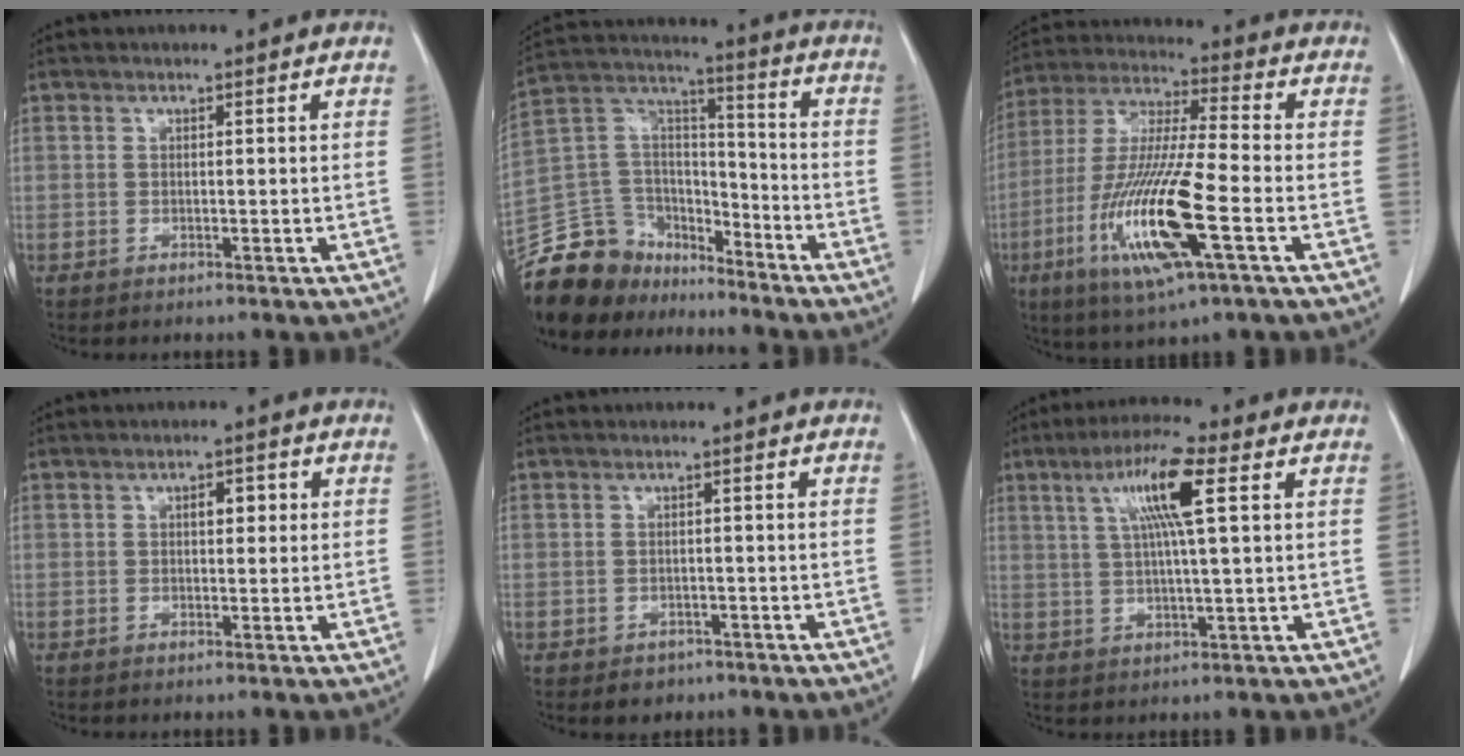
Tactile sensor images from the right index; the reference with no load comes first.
{"total": 15.9, "force": [-13.6, 7.6, 2.8], "torque": [-0.059, 0.070, -0.247]}
{"total": 17.5, "force": [-5.7, 1.3, 16.4], "torque": [-0.342, -0.023, -0.107]}
{"total": 2.5, "force": [0.6, 1.1, 2.1], "torque": [-0.032, 0.008, 0.008]}
{"total": 2.4, "force": [-1.4, 1.8, 0.5], "torque": [-0.005, 0.006, -0.013]}
{"total": 9.4, "force": [3.3, 0.2, 8.8], "torque": [-0.164, 0.015, 0.058]}